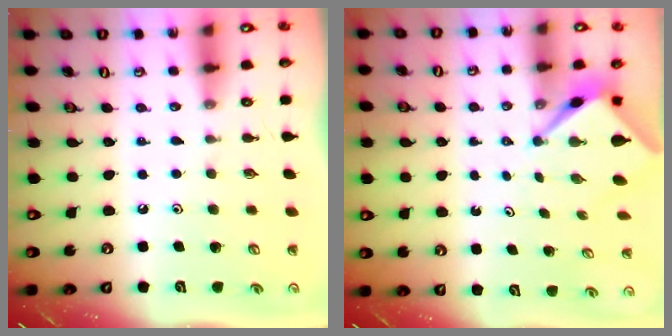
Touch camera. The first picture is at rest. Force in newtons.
{"total": 3.2, "press": 3.2, "slide": 0.1}